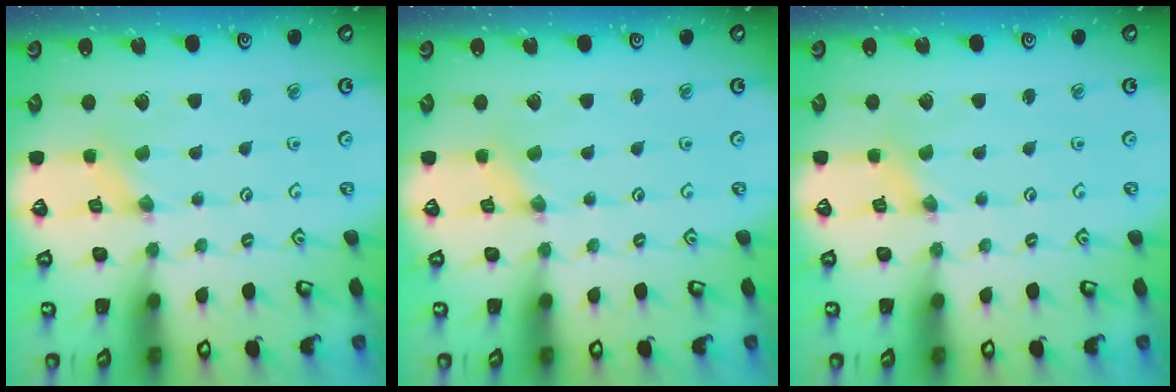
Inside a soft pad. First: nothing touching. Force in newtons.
{"total": 0.0}
{"total": 0.0}